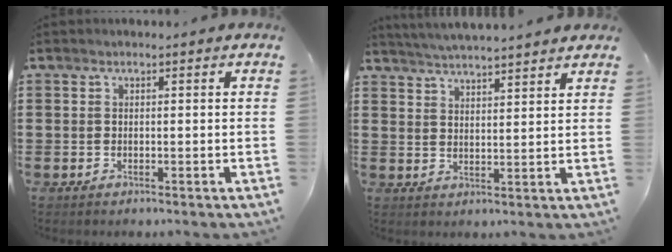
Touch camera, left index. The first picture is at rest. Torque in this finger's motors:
{"motor_torque": [2.14, 0.00, 0.52, 0.12]}